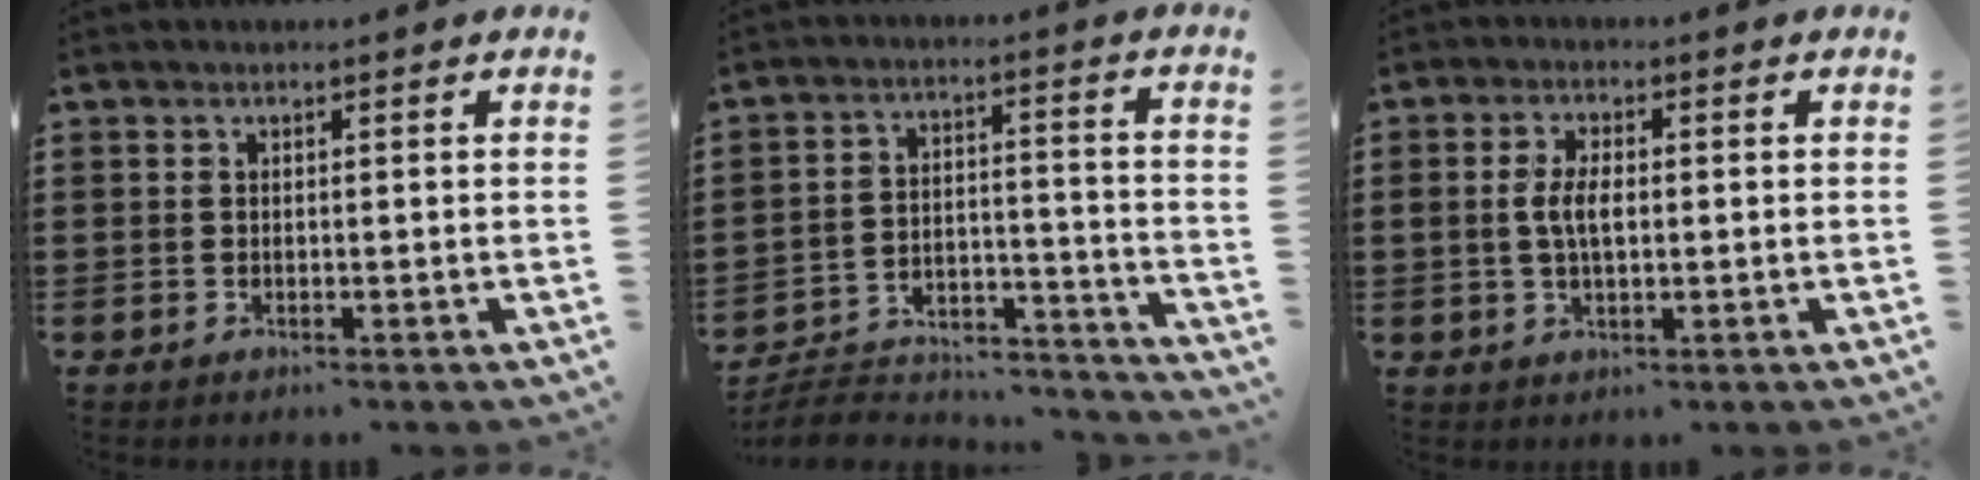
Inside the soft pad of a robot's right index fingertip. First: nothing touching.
{"total": 6.5, "force": [-6.1, 1.4, 1.8], "torque": [-0.035, 0.007, -0.123]}
{"total": 4.5, "force": [0.1, 2.1, 3.9], "torque": [-0.092, 0.001, -0.004]}